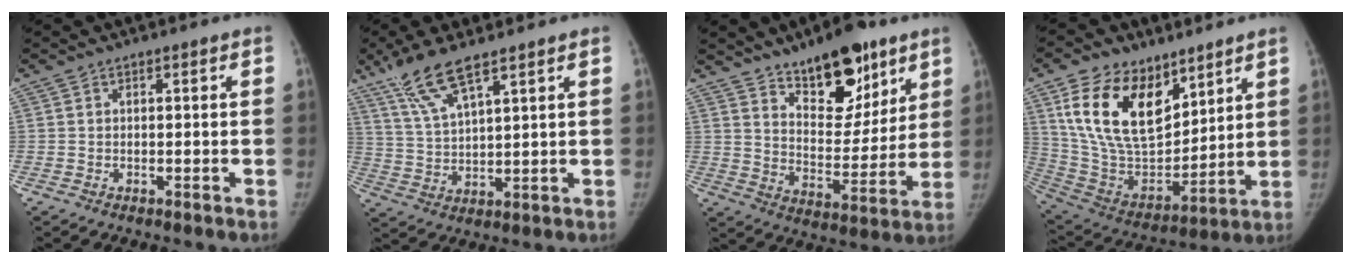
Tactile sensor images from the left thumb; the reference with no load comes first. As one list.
[{"total": 9.7, "force": [6.7, 2.2, 6.7], "torque": [-0.138, -0.024, 0.143]}, {"total": 17.0, "force": [11.2, 7.7, 10.2], "torque": [-0.100, -0.074, 0.184]}, {"total": 21.6, "force": [11.1, 12.6, 13.6], "torque": [-0.210, -0.051, 0.218]}]